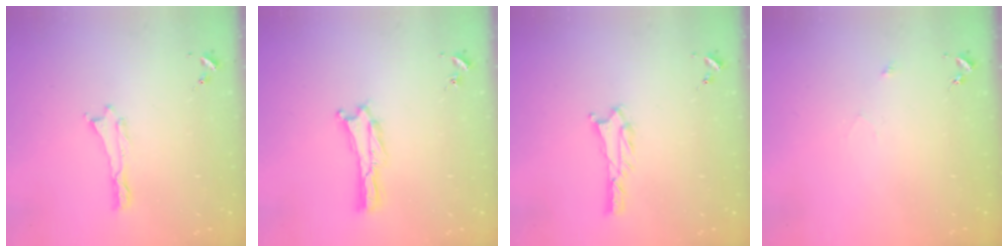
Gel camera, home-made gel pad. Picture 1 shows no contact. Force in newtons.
{"total": 0.0}
{"total": 0.7, "press": 0.7, "slide": 0.1}
{"total": 2.5, "press": 2.5, "slide": 0.2}